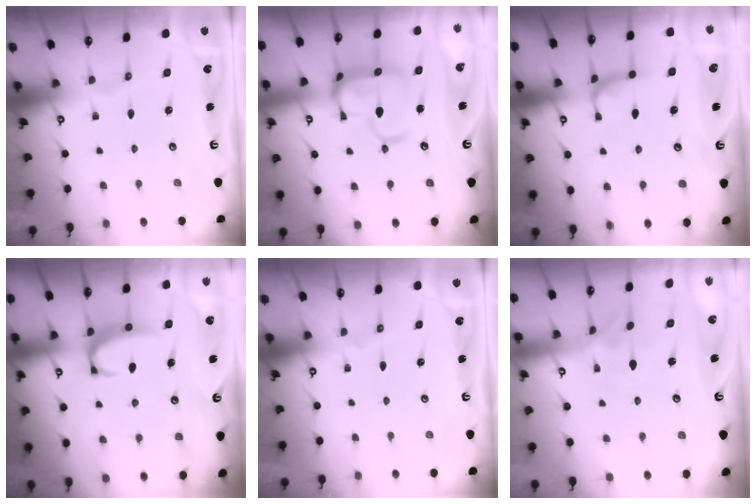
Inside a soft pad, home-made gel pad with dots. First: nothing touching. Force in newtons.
{"total": 13.9, "press": 13.9, "slide": 1.4}
{"total": 2.3, "press": 2.2, "slide": 0.8}
{"total": 2.1, "press": 2.0, "slide": 0.6}
{"total": 0.0}
{"total": 1.7, "press": 1.4, "slide": 1.0}